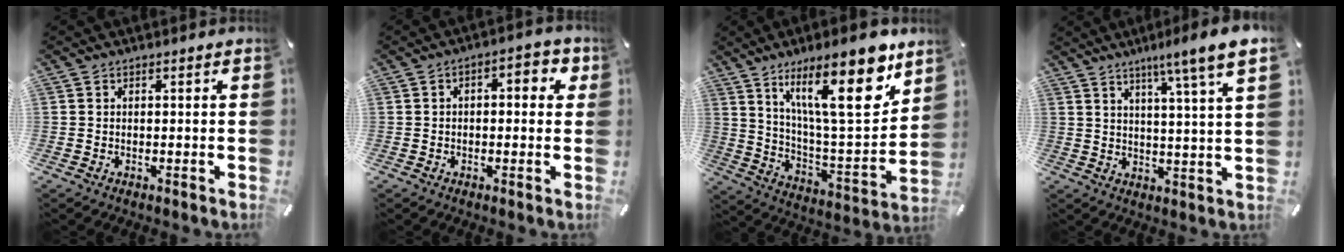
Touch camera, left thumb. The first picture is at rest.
{"total": 4.7, "force": [-0.1, 2.5, 4.0], "torque": [-0.052, 0.008, -0.011]}
{"total": 22.5, "force": [13.9, 6.3, 16.5], "torque": [-0.263, -0.079, 0.217]}
{"total": 9.0, "force": [6.0, -0.8, 6.7], "torque": [-0.103, -0.043, 0.091]}